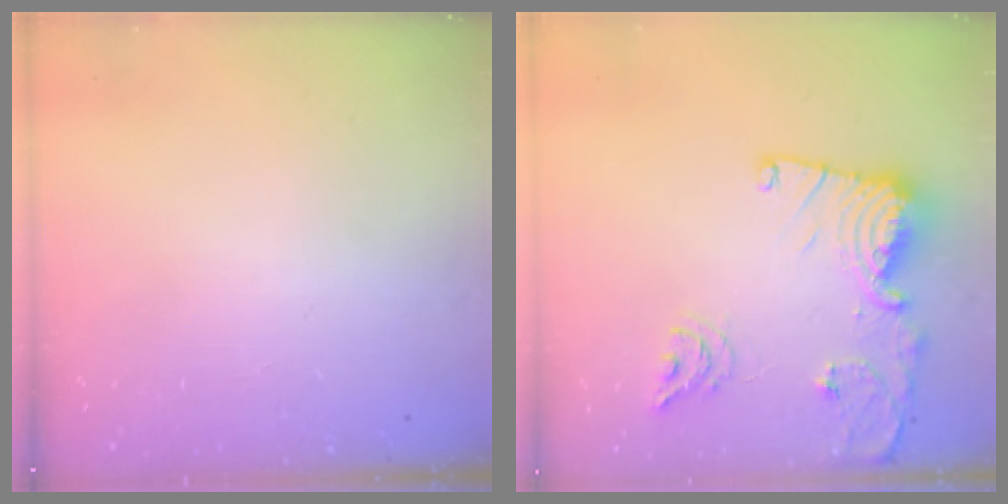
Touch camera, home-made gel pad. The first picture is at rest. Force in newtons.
{"total": 16.5, "press": 16.5, "slide": 1.7}